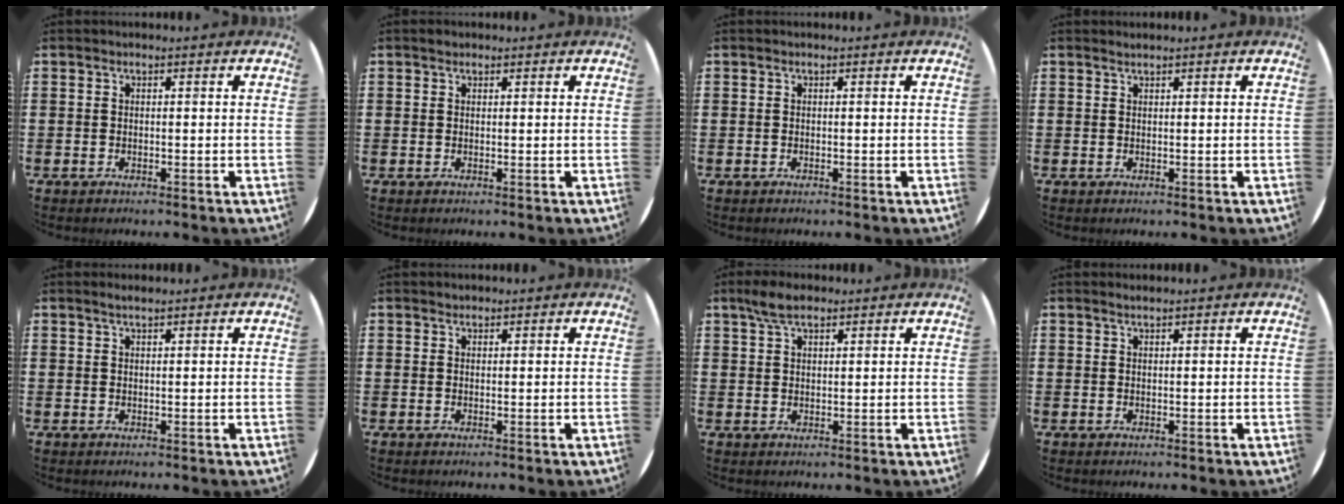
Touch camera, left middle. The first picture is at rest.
{"total": 0.6, "force": [0.5, 0.3, 0.0], "torque": [0.008, 0.000, 0.008]}
{"total": 0.0}
{"total": 0.6, "force": [0.6, -0.1, 0.0], "torque": [0.001, 0.001, 0.011]}
{"total": 1.2, "force": [1.1, 0.0, 0.5], "torque": [-0.009, 0.003, 0.019]}
{"total": 0.7, "force": [0.6, 0.3, -0.1], "torque": [0.002, 0.003, 0.012]}
{"total": 4.0, "force": [3.0, 1.7, 2.0], "torque": [-0.035, 0.005, 0.054]}
{"total": 0.8, "force": [0.8, 0.0, 0.3], "torque": [-0.004, 0.001, 0.014]}